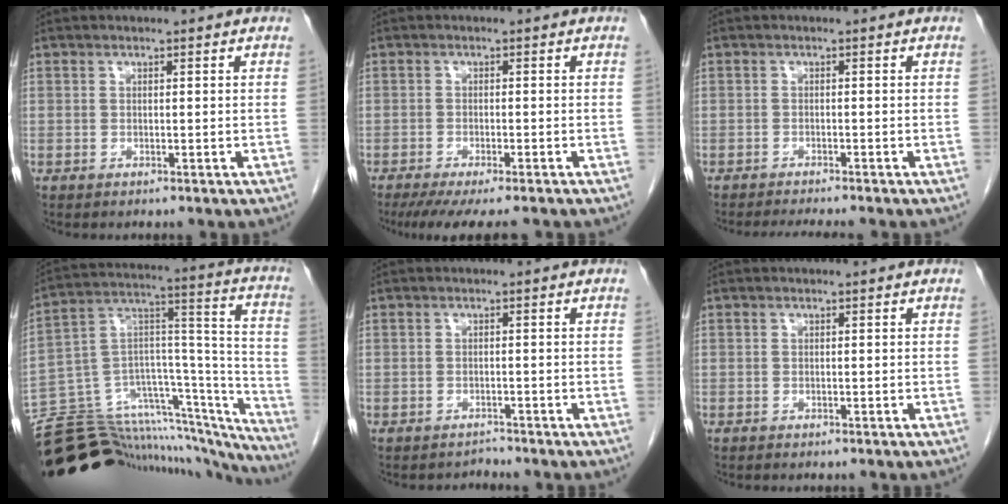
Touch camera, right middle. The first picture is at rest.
{"total": 10.3, "force": [-8.8, 1.1, 5.3], "torque": [-0.066, -0.022, -0.122]}
{"total": 5.0, "force": [-4.5, -0.2, 2.1], "torque": [-0.027, -0.013, -0.067]}
{"total": 32.2, "force": [-29.0, 7.0, 12.1], "torque": [-0.135, 0.034, -0.422]}
{"total": 1.1, "force": [-1.0, 0.0, -0.5], "torque": [0.009, -0.008, -0.015]}
{"total": 0.0}